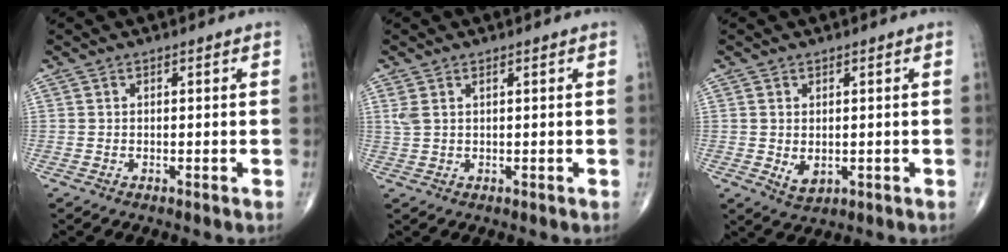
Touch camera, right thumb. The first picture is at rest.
{"total": 2.1, "force": [1.0, 0.8, 1.7], "torque": [-0.048, 0.010, 0.031]}
{"total": 3.1, "force": [-0.2, 2.1, 2.3], "torque": [-0.033, -0.007, 0.007]}